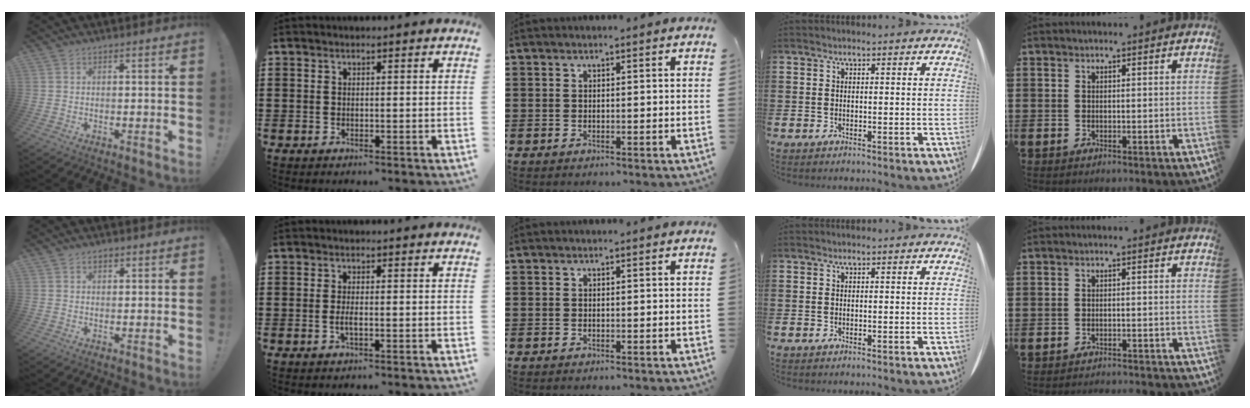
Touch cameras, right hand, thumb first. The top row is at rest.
{"thumb": {"total": 1.4, "force": [0.8, 0.9, 0.7], "torque": [-0.008, -0.001, 0.013]}, "index": {"total": 1.7, "force": [-0.5, 0.3, 1.6], "torque": [-0.036, -0.003, -0.011]}, "little": {"total": 1.2, "force": [-1.2, -0.2, -0.1], "torque": [0.001, 0.003, -0.024]}}